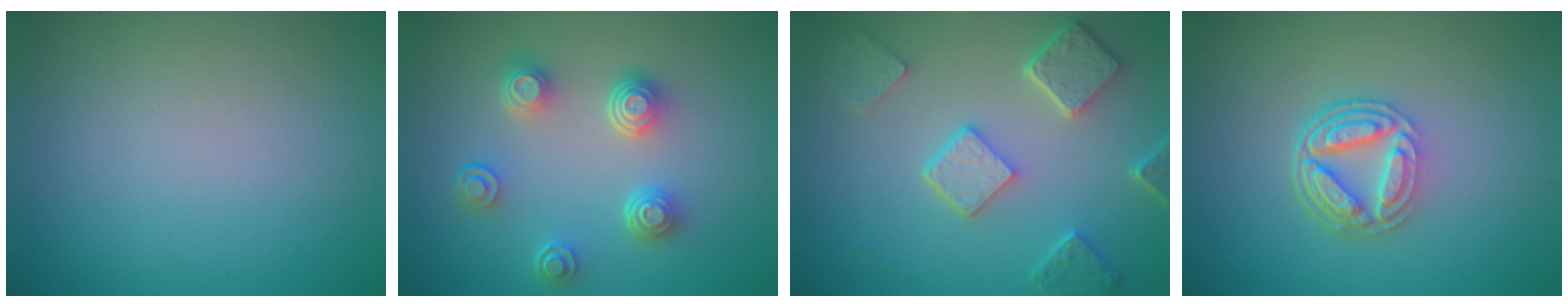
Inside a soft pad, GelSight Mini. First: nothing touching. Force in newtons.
{"total": 4.3, "press": 3.2, "slide": 2.8}
{"total": 4.8, "press": 3.8, "slide": 3.0}
{"total": 4.9, "press": 3.5, "slide": 3.4}